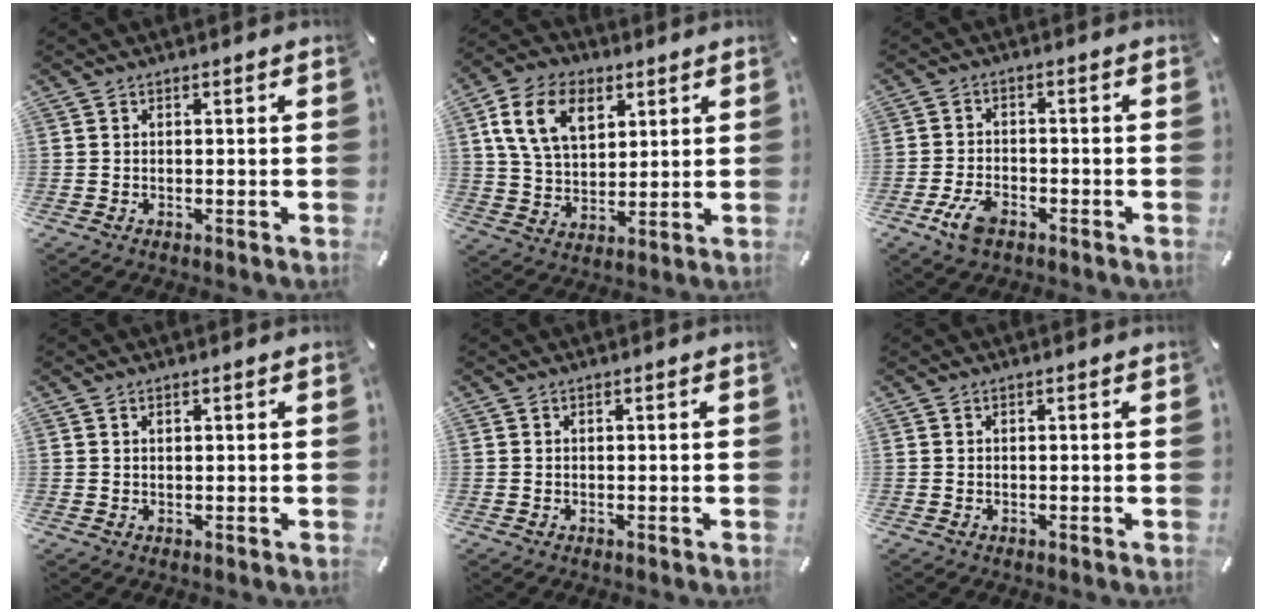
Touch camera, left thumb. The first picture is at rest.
{"total": 13.0, "force": [5.4, 8.9, 7.8], "torque": [-0.161, 0.000, 0.100]}
{"total": 6.0, "force": [-3.3, 3.2, 3.9], "torque": [-0.092, 0.009, -0.065]}
{"total": 0.6, "force": [0.3, 0.3, 0.4], "torque": [-0.008, 0.001, 0.006]}
{"total": 0.0}
{"total": 0.0}